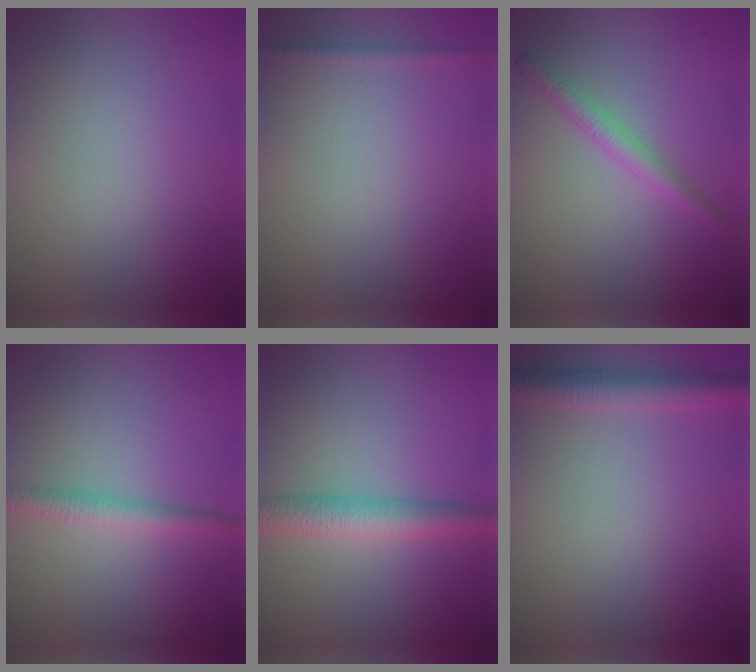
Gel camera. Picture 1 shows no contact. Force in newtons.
{"total": 0.8, "press": 0.8, "slide": 0.1}
{"total": 2.2, "press": 2.2, "slide": 0.0}
{"total": 2.3, "press": 2.3, "slide": 0.1}
{"total": 4.2, "press": 4.2, "slide": 0.0}
{"total": 3.5, "press": 3.5, "slide": 0.1}